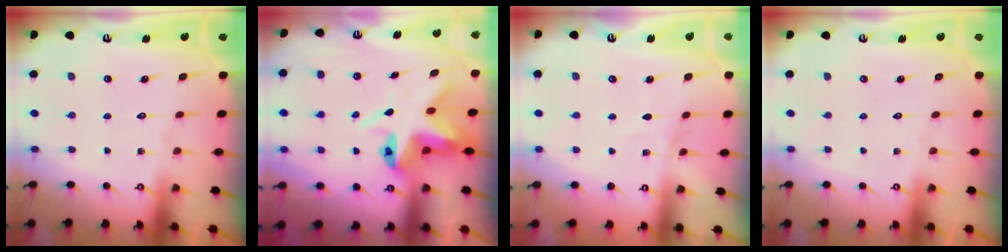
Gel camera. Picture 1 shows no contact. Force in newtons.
{"total": 7.5, "press": 7.5, "slide": 0.4}
{"total": 3.1, "press": 3.1, "slide": 0.4}
{"total": 0.0}